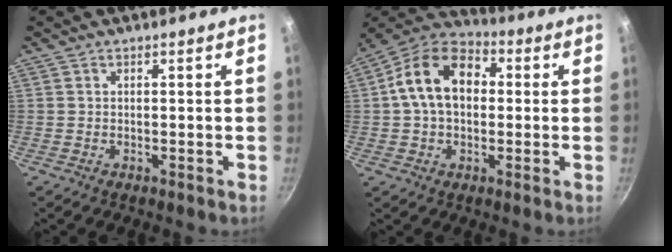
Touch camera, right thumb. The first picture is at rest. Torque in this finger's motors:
{"motor_torque": [0.58, 3.10, 1.17, -0.60, 0.33]}